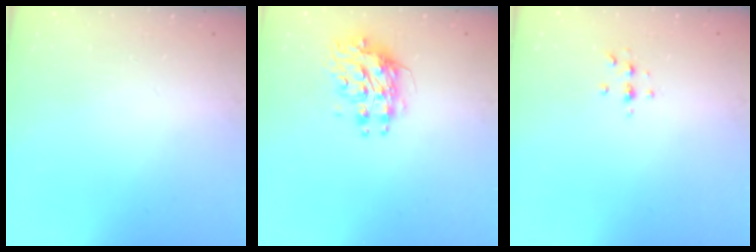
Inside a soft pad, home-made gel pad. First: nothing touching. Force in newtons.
{"total": 8.9, "press": 8.9, "slide": 0.5}
{"total": 3.0, "press": 3.0, "slide": 0.3}